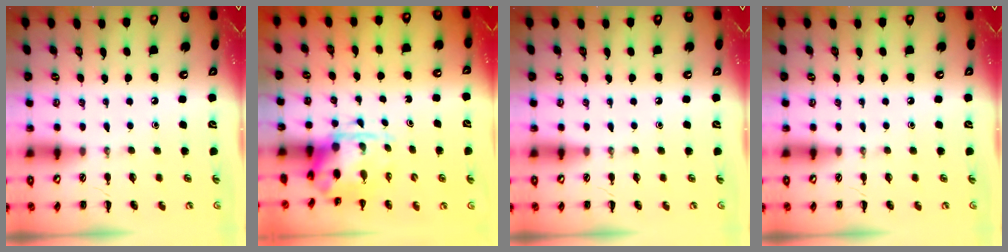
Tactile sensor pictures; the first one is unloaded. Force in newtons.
{"total": 3.7, "press": 3.6, "slide": 0.9}
{"total": 0.0}
{"total": 0.0}